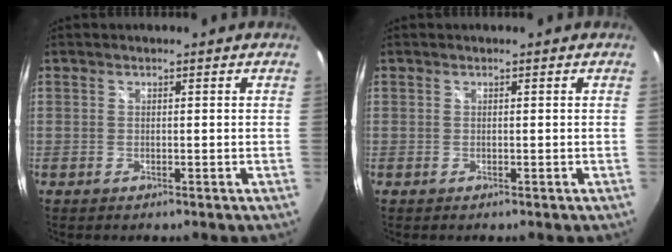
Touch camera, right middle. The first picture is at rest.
{"total": 0.0}